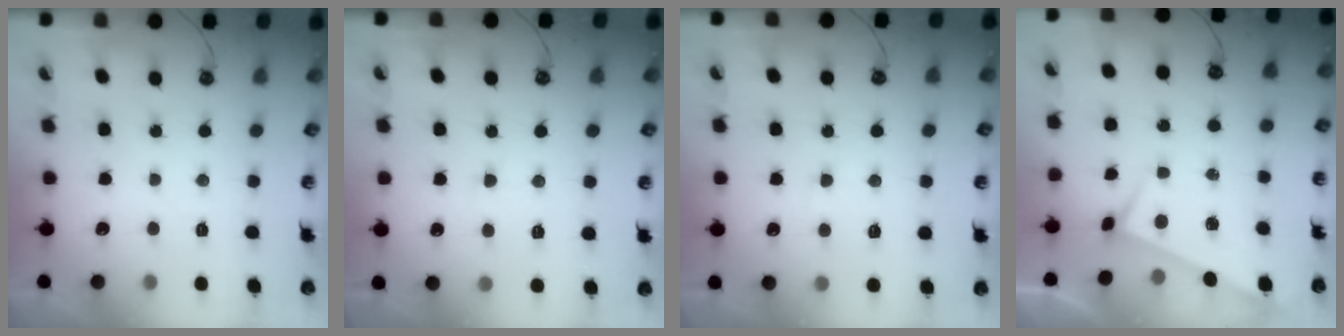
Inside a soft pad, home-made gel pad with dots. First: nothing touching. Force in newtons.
{"total": 2.2, "press": 2.2, "slide": 0.4}
{"total": 1.0, "press": 0.8, "slide": 0.6}
{"total": 3.3, "press": 3.3, "slide": 0.2}